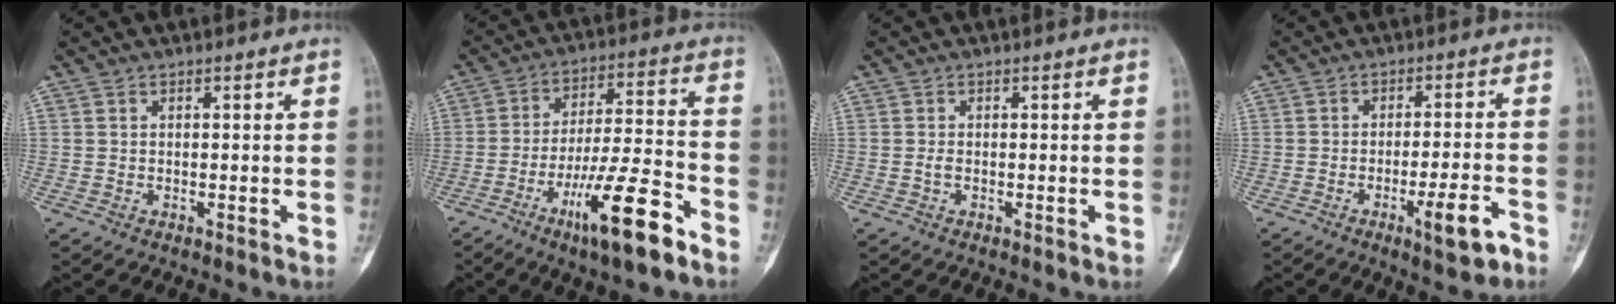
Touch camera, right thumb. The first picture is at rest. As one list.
[{"total": 15.9, "force": [-8.9, 2.9, 12.9], "torque": [-0.226, 0.049, -0.145]}, {"total": 0.7, "force": [-0.2, 0.3, 0.6], "torque": [-0.016, -0.001, -0.004]}, {"total": 7.4, "force": [-3.9, 1.5, 6.1], "torque": [-0.091, 0.021, -0.054]}]